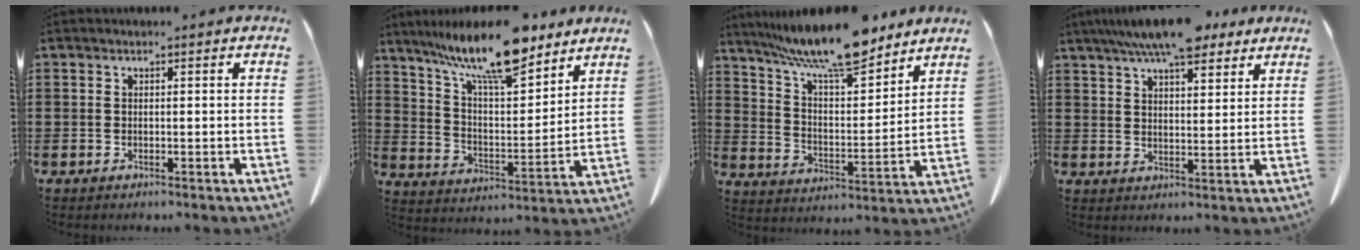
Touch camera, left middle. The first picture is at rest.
{"total": 14.6, "force": [11.1, 3.6, 8.8], "torque": [-0.174, -0.052, 0.192]}
{"total": 12.1, "force": [10.2, 2.0, 6.3], "torque": [-0.145, -0.046, 0.180]}
{"total": 8.5, "force": [7.0, 2.1, 4.4], "torque": [-0.095, -0.009, 0.128]}